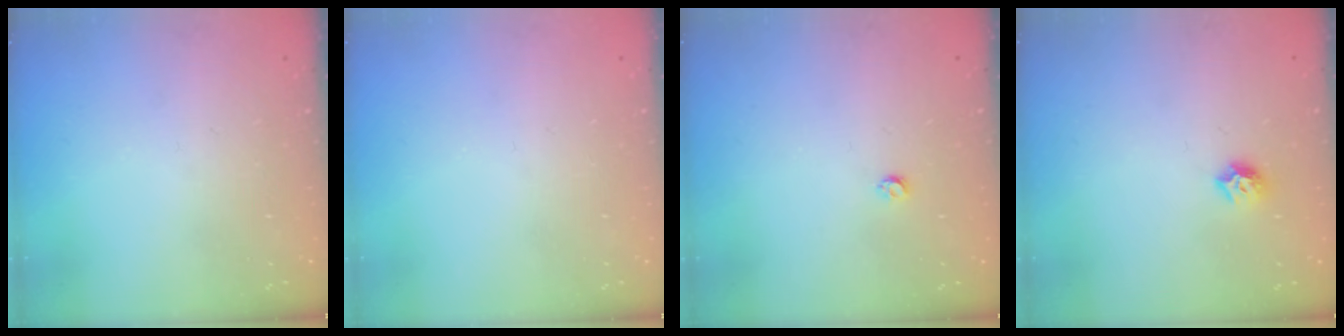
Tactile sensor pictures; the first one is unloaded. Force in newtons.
{"total": 0.0}
{"total": 2.9, "press": 2.8, "slide": 0.5}
{"total": 6.4, "press": 6.4, "slide": 0.8}